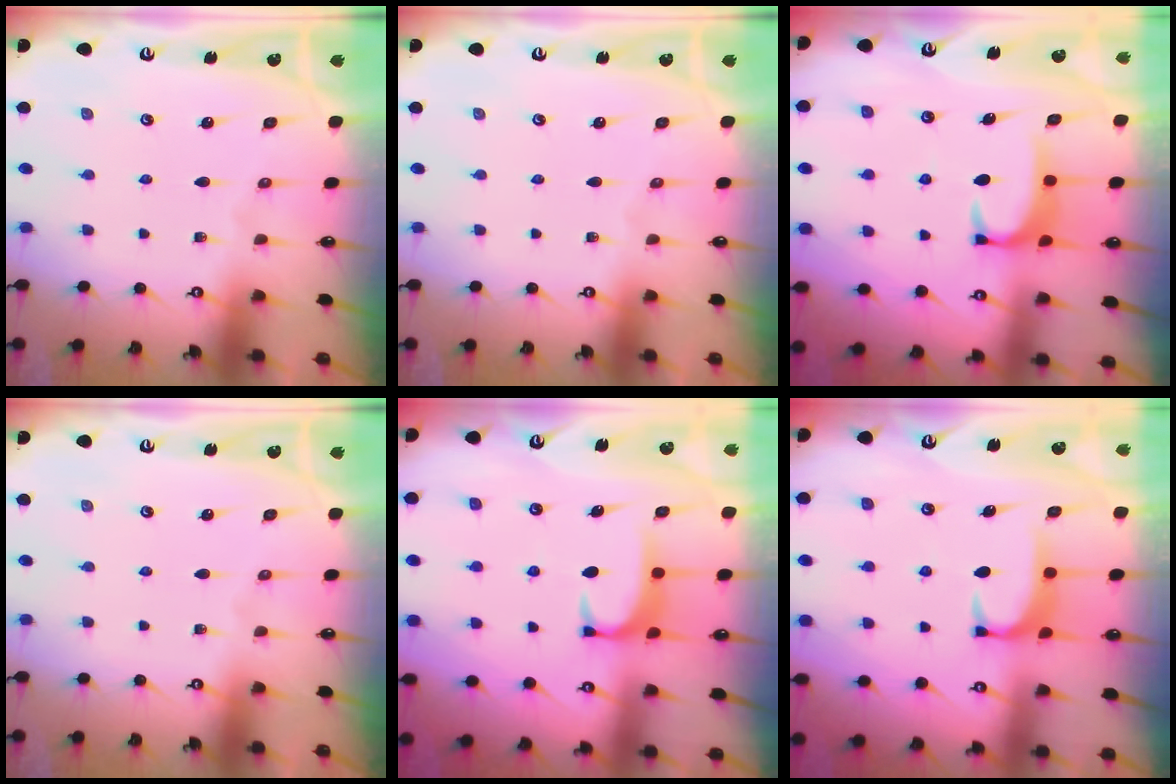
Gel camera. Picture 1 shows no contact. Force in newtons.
{"total": 0.0}
{"total": 2.1, "press": 2.0, "slide": 0.5}
{"total": 0.0}
{"total": 1.8, "press": 1.7, "slide": 0.5}
{"total": 1.8, "press": 1.7, "slide": 0.5}